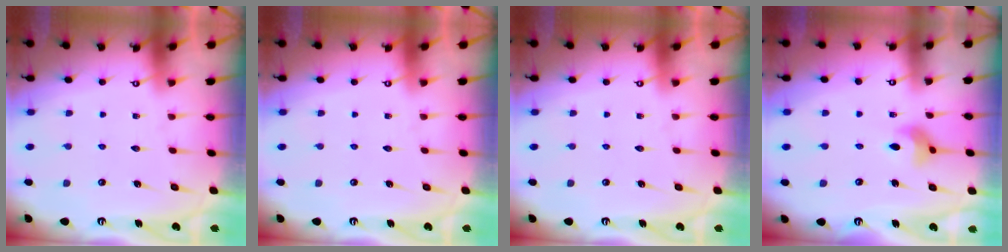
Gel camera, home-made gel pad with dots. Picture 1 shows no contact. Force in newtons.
{"total": 0.0}
{"total": 0.0}
{"total": 7.9, "press": 7.6, "slide": 2.1}